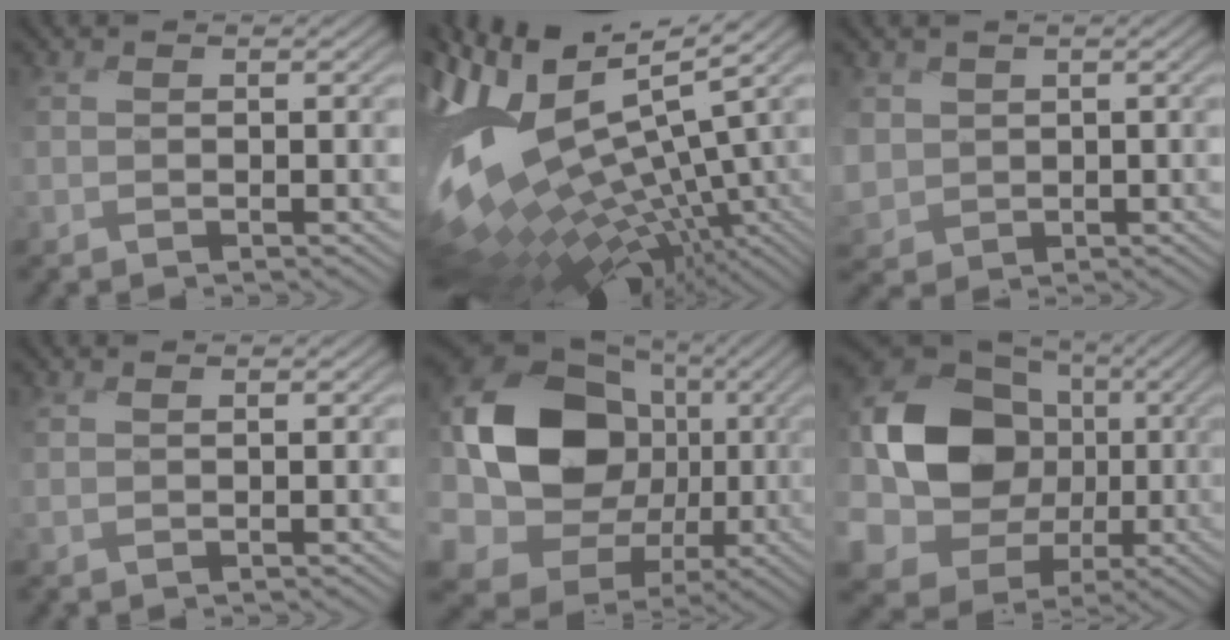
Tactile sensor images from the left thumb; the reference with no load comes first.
{"total": 16.6, "force": [-0.8, 6.7, 15.2], "torque": [-0.274, -0.010, 0.004]}
{"total": 4.7, "force": [0.0, 4.3, 1.8], "torque": [-0.087, -0.018, -0.007]}
{"total": 0.9, "force": [0.7, 0.0, 0.6], "torque": [-0.013, 0.002, 0.016]}
{"total": 20.8, "force": [0.0, 16.7, 12.4], "torque": [-0.292, -0.017, 0.005]}
{"total": 19.1, "force": [-0.3, 16.3, 10.0], "torque": [-0.231, -0.019, -0.006]}